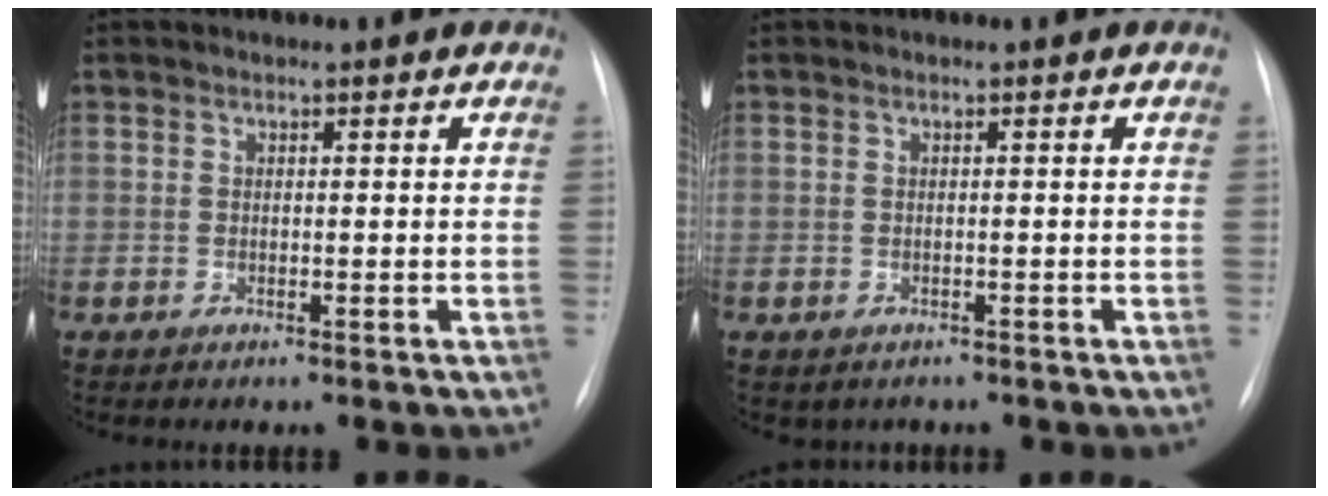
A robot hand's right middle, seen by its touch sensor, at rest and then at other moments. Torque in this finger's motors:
{"motor_torque": [0.09, -0.11, -0.02, -0.01]}